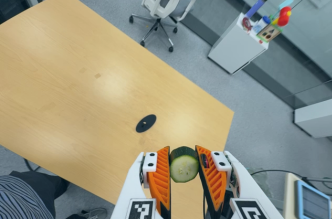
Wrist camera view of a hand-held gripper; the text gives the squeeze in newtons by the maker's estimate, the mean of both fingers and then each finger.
{"total": 8.5, "left": 7.7, "right": 9.4}